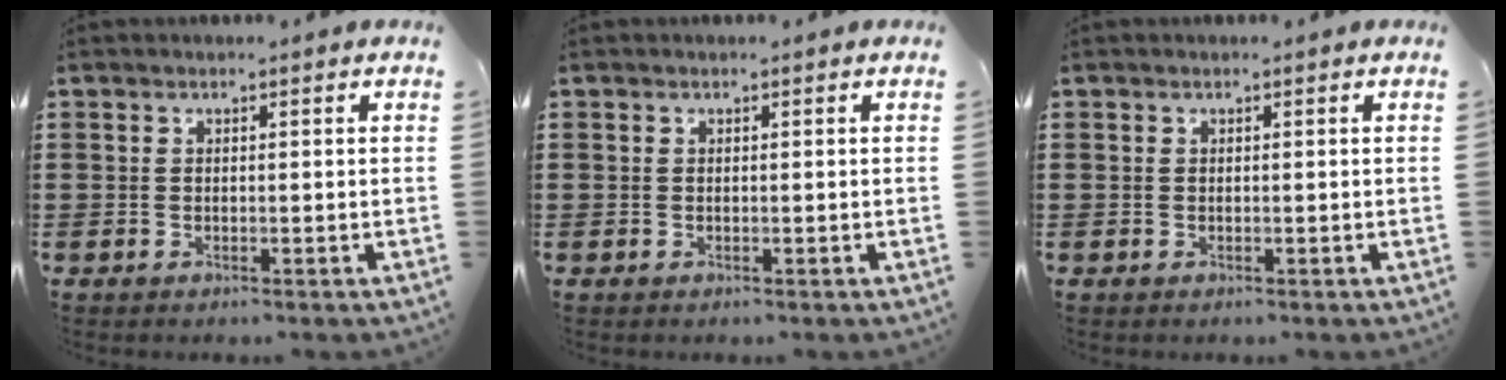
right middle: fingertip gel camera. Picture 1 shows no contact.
{"total": 0.0}
{"total": 0.0}